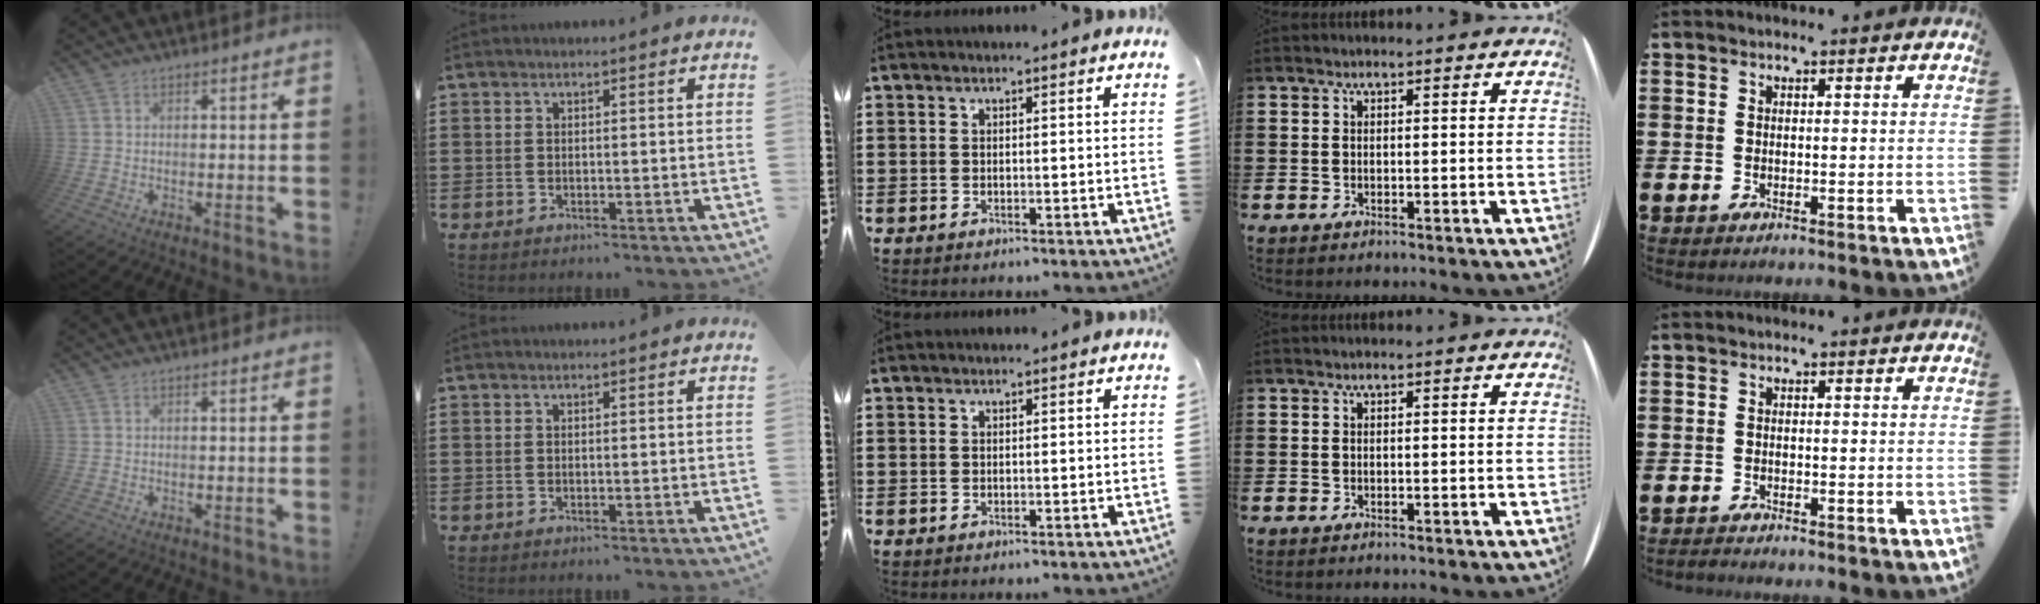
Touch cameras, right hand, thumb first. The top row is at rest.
{"little": {"total": 0.6, "force": [-0.6, 0.1, 0.0], "torque": [-0.003, -0.003, -0.013]}}